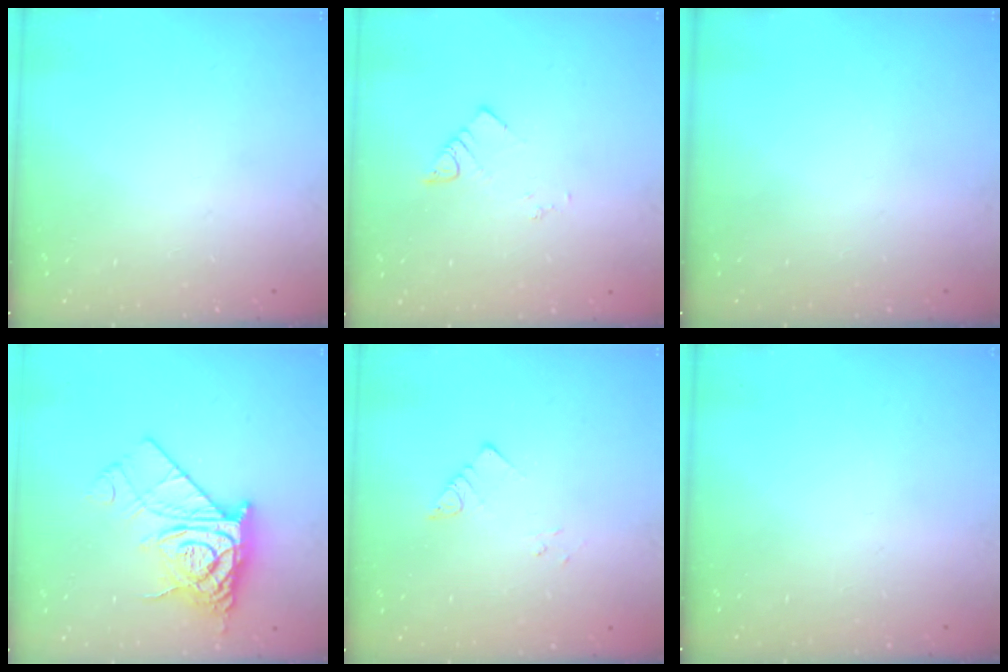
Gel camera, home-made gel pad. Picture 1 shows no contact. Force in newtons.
{"total": 3.7, "press": 3.7, "slide": 0.5}
{"total": 0.0}
{"total": 12.9, "press": 12.8, "slide": 1.5}
{"total": 2.9, "press": 2.9, "slide": 0.4}
{"total": 0.0}